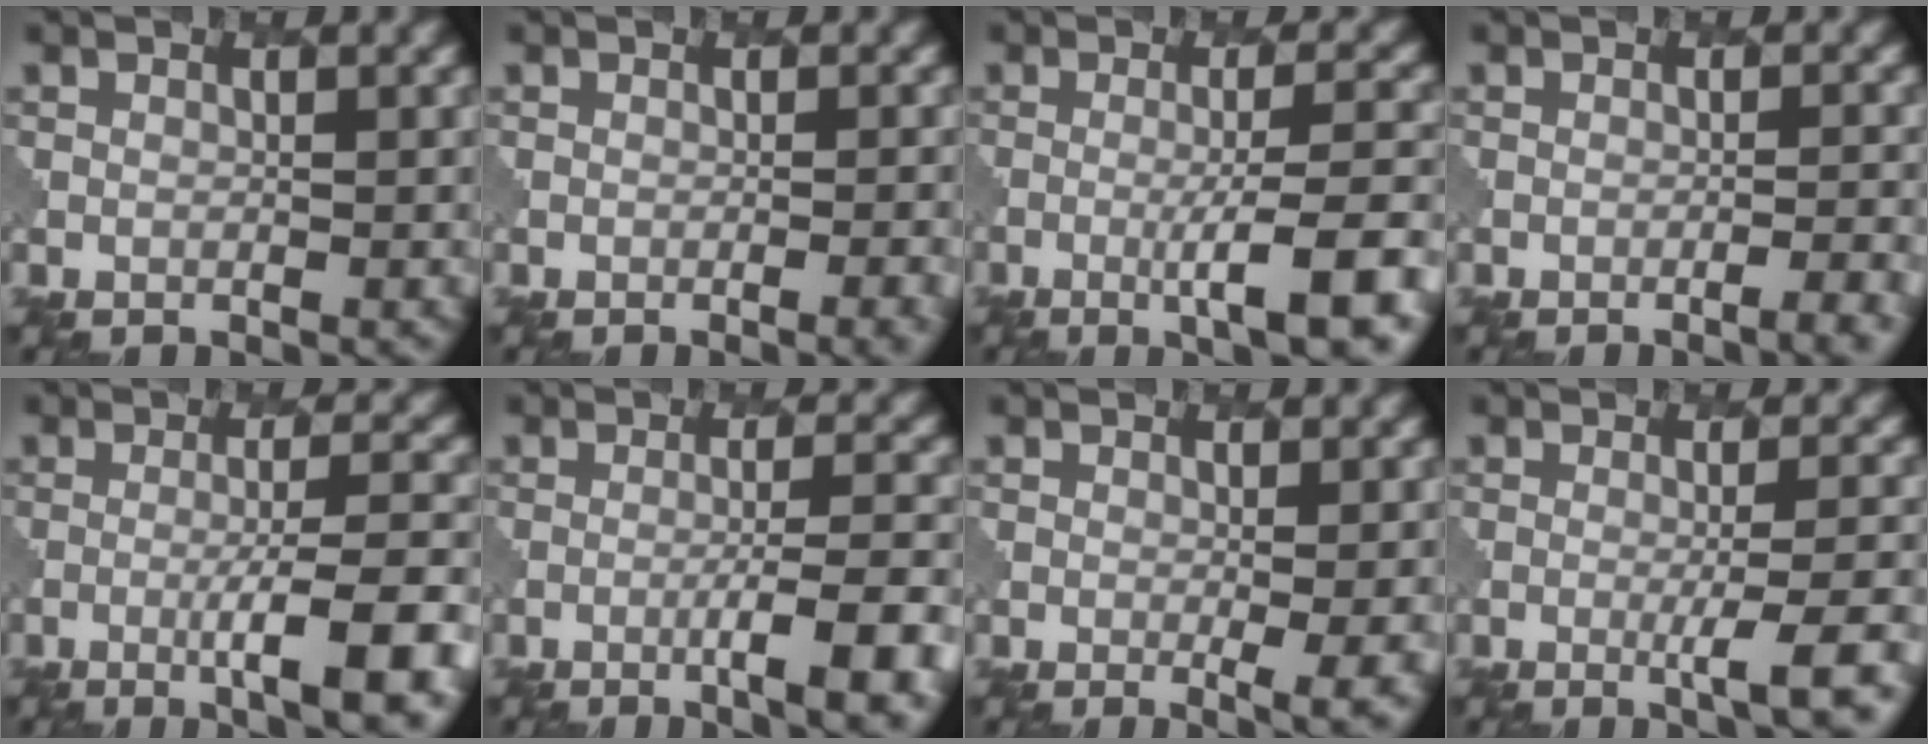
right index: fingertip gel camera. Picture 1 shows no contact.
{"total": 2.9, "force": [-1.3, 0.9, 2.4], "torque": [-0.010, 0.013, -0.018]}
{"total": 6.6, "force": [-2.4, 0.9, 6.1], "torque": [-0.088, 0.009, -0.047]}
{"total": 3.7, "force": [-2.3, 0.9, 2.7], "torque": [-0.020, 0.017, -0.035]}
{"total": 8.0, "force": [-3.4, 1.4, 7.1], "torque": [-0.097, 0.006, -0.054]}
{"total": 7.0, "force": [-3.4, 1.3, 6.0], "torque": [-0.080, 0.006, -0.049]}
{"total": 4.4, "force": [-0.6, 1.3, 4.2], "torque": [-0.052, -0.010, -0.005]}
{"total": 4.2, "force": [-1.4, 0.5, 3.9], "torque": [-0.057, 0.003, -0.031]}